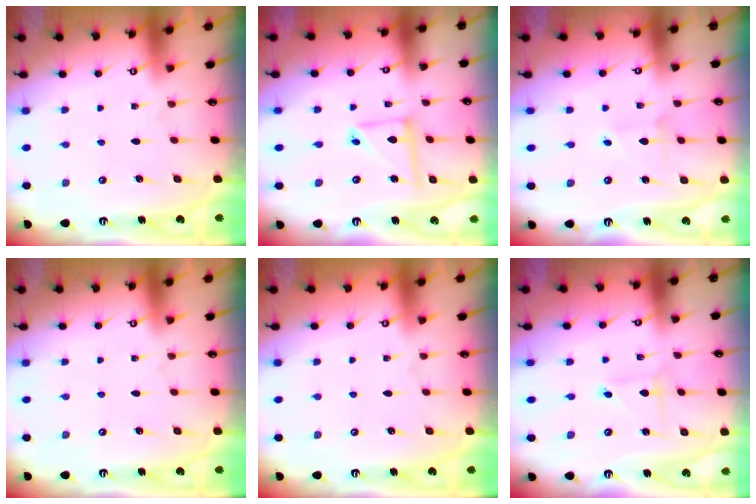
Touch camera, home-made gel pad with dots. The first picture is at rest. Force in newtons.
{"total": 7.4, "press": 7.4, "slide": 0.6}
{"total": 1.4, "press": 1.4, "slide": 0.1}
{"total": 0.0}
{"total": 0.0}
{"total": 1.0, "press": 1.0, "slide": 0.1}